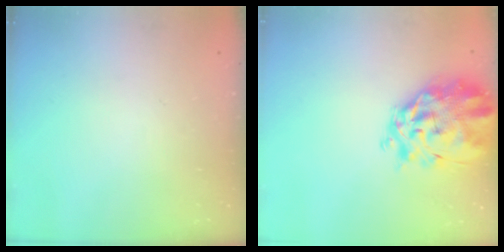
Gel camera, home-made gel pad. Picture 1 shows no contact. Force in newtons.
{"total": 10.0, "press": 9.3, "slide": 3.7}